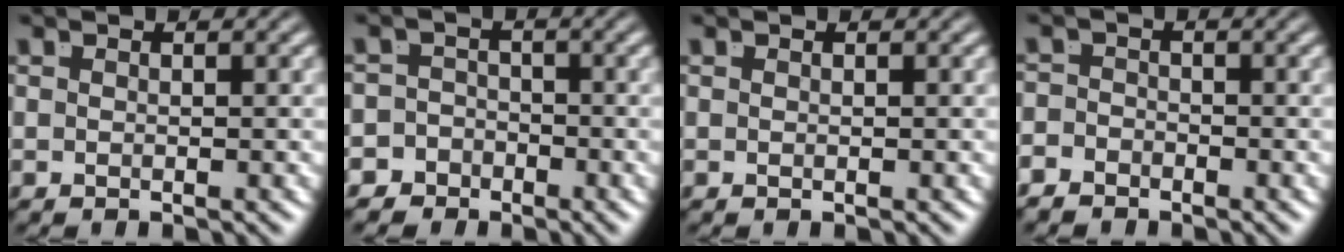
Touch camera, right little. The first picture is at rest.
{"total": 6.3, "force": [-3.3, 5.3, 0.7], "torque": [-0.023, -0.020, -0.064]}
{"total": 0.0}
{"total": 2.3, "force": [-2.1, 0.9, -0.1], "torque": [0.002, -0.019, -0.033]}